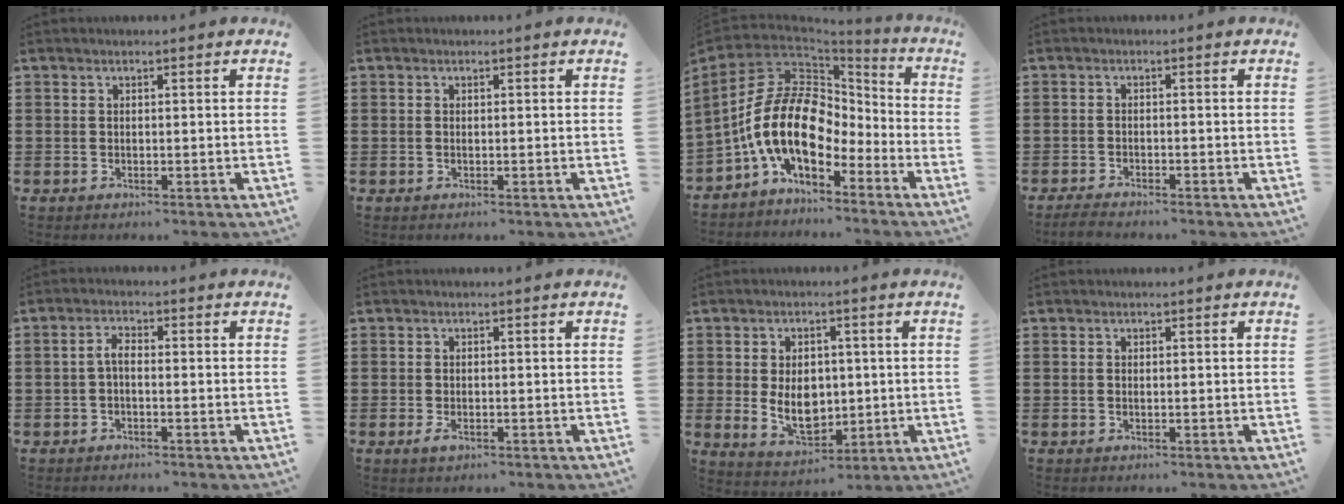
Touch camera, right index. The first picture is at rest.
{"total": 0.0}
{"total": 16.6, "force": [-3.2, 10.1, 12.8], "torque": [-0.292, 0.014, -0.065]}
{"total": 1.9, "force": [-1.9, 0.1, 0.2], "torque": [-0.014, -0.003, -0.040]}
{"total": 2.3, "force": [-0.7, 0.8, 2.0], "torque": [-0.047, 0.001, -0.018]}
{"total": 1.3, "force": [-0.5, 0.6, 1.0], "torque": [-0.026, -0.003, -0.013]}
{"total": 7.5, "force": [-0.2, 5.2, 5.4], "torque": [-0.096, -0.001, -0.009]}
{"total": 0.0}